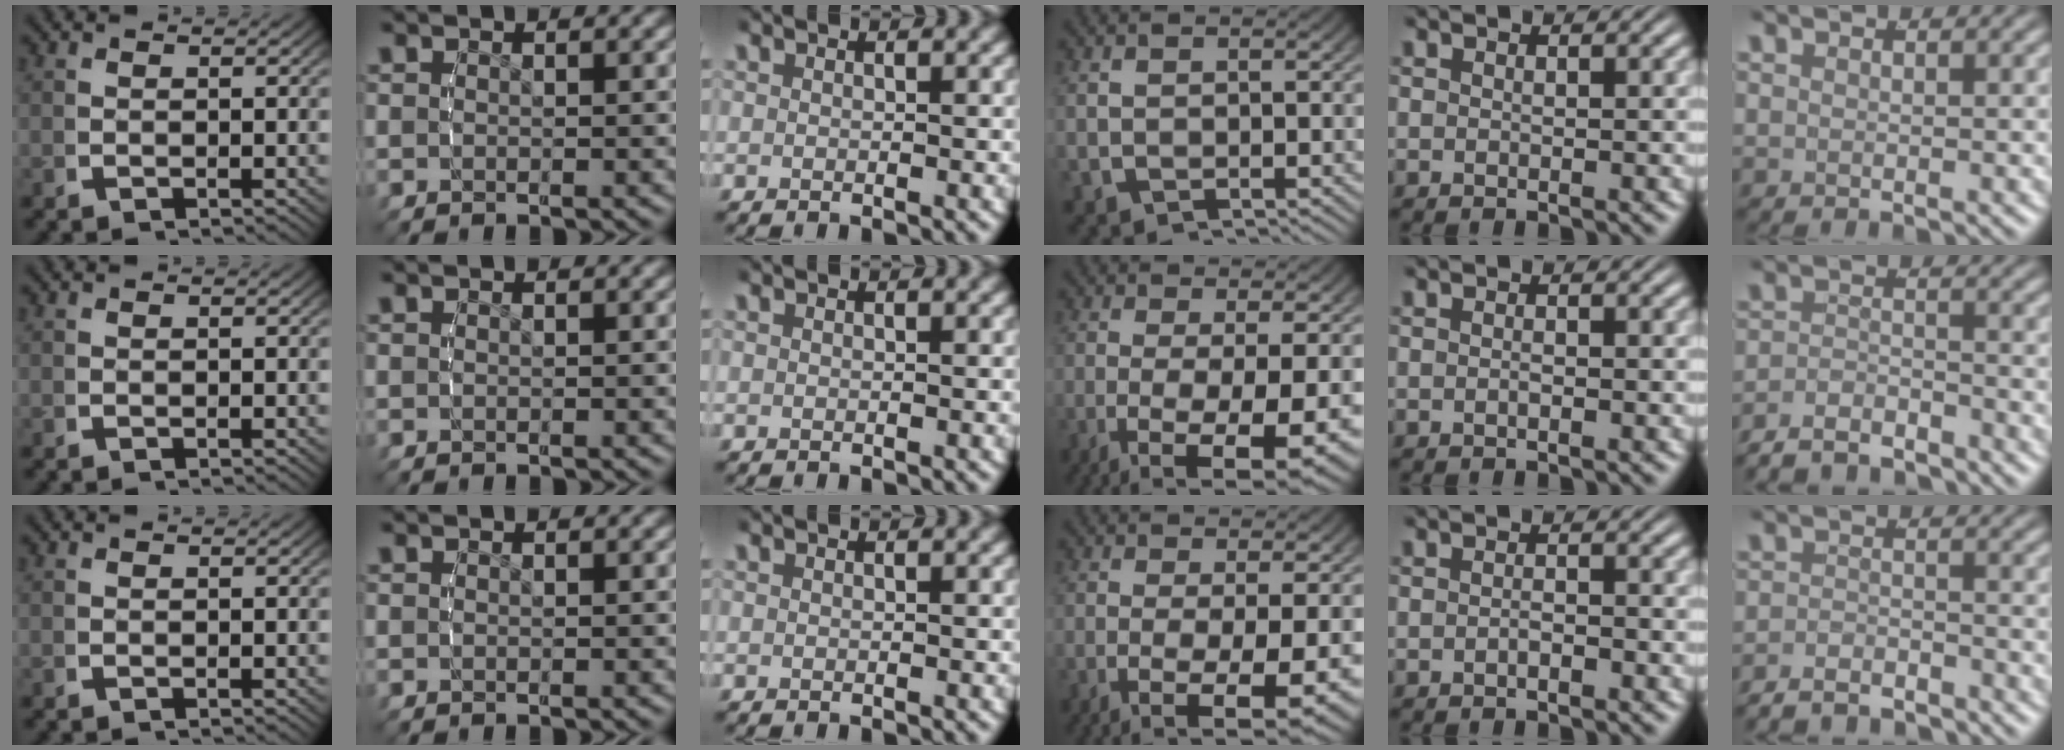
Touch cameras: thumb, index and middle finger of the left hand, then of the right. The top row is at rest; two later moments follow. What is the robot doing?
{"motion": "lift_and_place", "object": "bandage"}